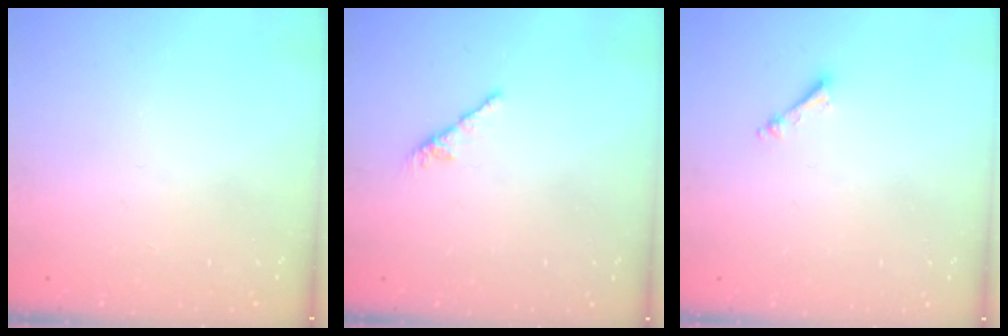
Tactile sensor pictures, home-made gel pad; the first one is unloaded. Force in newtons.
{"total": 0.0}
{"total": 2.5, "press": 2.5, "slide": 0.3}